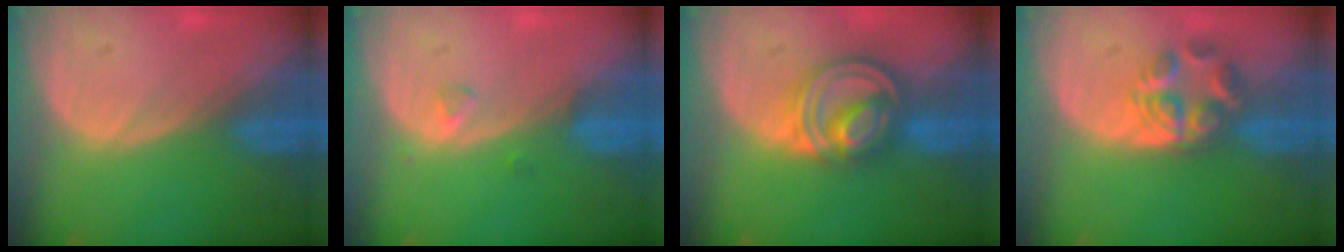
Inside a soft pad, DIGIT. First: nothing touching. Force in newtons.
{"total": 1.2, "press": 1.2, "slide": 0.1}
{"total": 8.3, "press": 7.1, "slide": 4.4}
{"total": 6.0, "press": 5.2, "slide": 3.1}